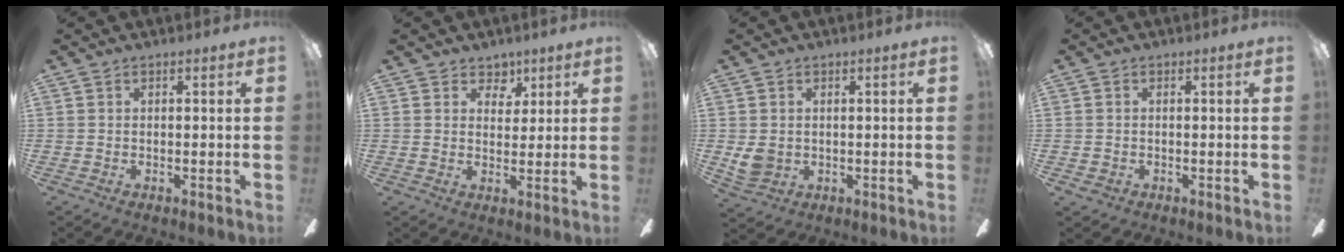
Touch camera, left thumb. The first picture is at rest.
{"total": 4.8, "force": [3.3, 3.5, 0.8], "torque": [0.000, -0.019, 0.055]}
{"total": 4.4, "force": [0.8, 3.8, 1.9], "torque": [-0.037, 0.001, 0.017]}
{"total": 1.1, "force": [-0.4, 1.0, 0.3], "torque": [-0.004, 0.004, -0.009]}